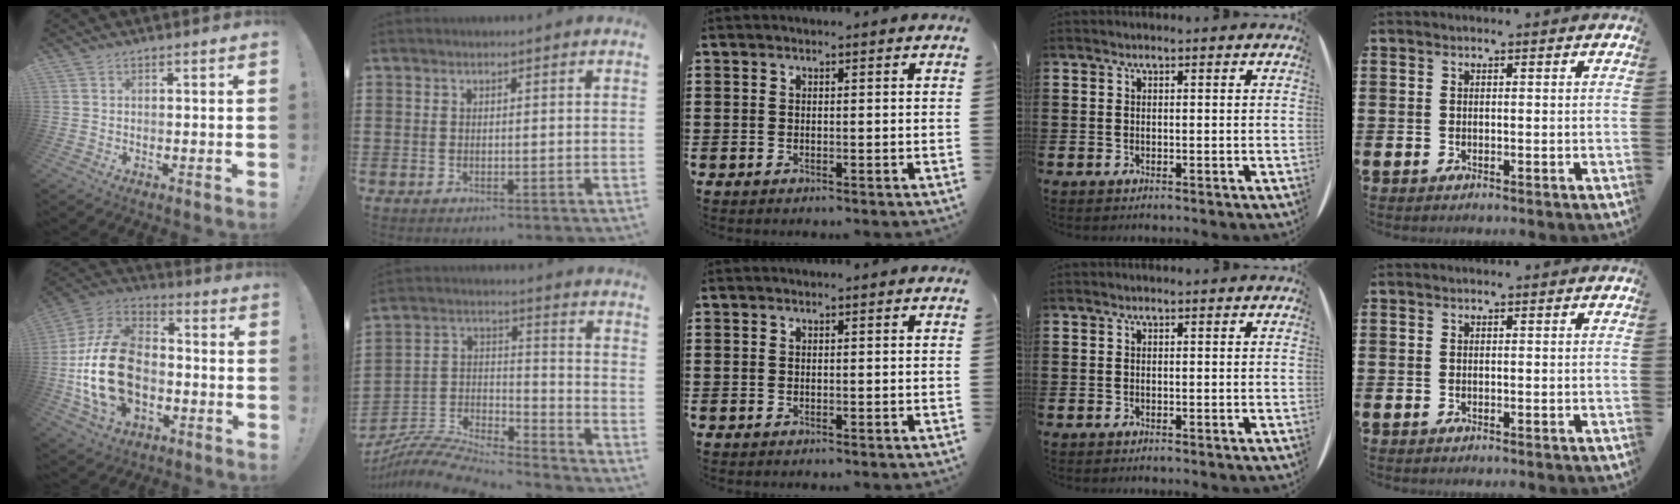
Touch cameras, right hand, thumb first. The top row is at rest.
{"thumb": {"total": 23.1, "force": [-3.5, 15.7, 16.6], "torque": [-0.310, 0.040, -0.042]}, "index": {"total": 8.5, "force": [-8.2, 1.2, 1.9], "torque": [-0.042, 0.003, -0.164]}}